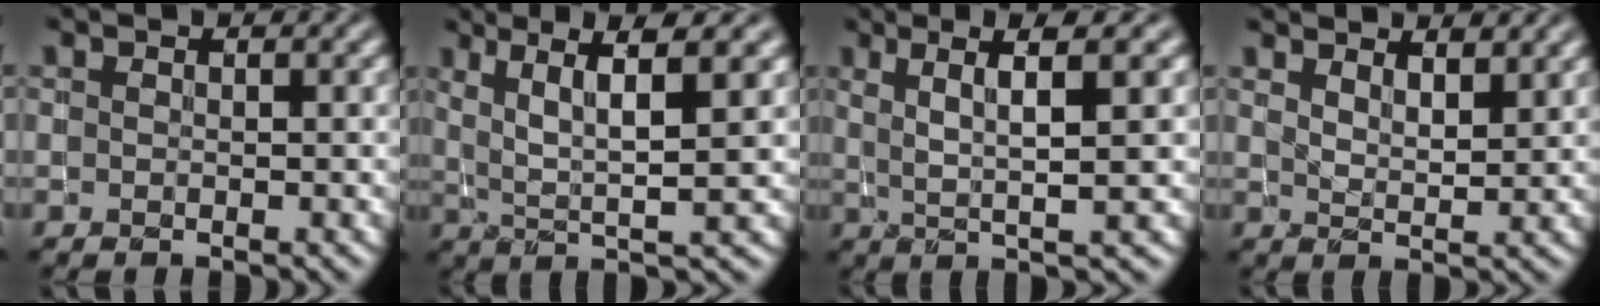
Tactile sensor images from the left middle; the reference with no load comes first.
{"total": 6.0, "force": [2.3, 0.9, 5.5], "torque": [-0.097, 0.002, 0.046]}
{"total": 5.1, "force": [1.9, 0.7, 4.7], "torque": [-0.083, 0.005, 0.036]}
{"total": 4.4, "force": [3.6, 1.3, 2.2], "torque": [-0.012, 0.007, 0.039]}